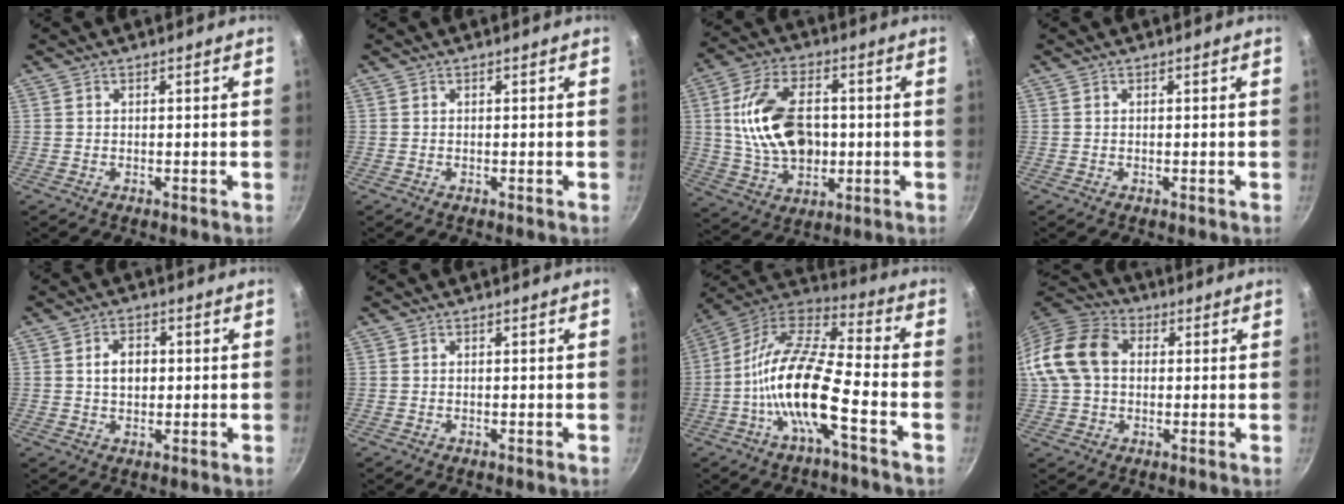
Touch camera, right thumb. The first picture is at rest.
{"total": 0.0}
{"total": 16.8, "force": [0.9, 11.0, 12.7], "torque": [-0.212, 0.013, 0.022]}
{"total": 0.0}
{"total": 4.9, "force": [0.5, 3.5, 3.4], "torque": [-0.036, 0.009, 0.007]}
{"total": 0.0}
{"total": 17.5, "force": [-5.7, 5.2, 15.8], "torque": [-0.295, 0.049, -0.130]}
{"total": 14.2, "force": [1.7, 10.6, 9.3], "torque": [-0.167, 0.030, 0.016]}